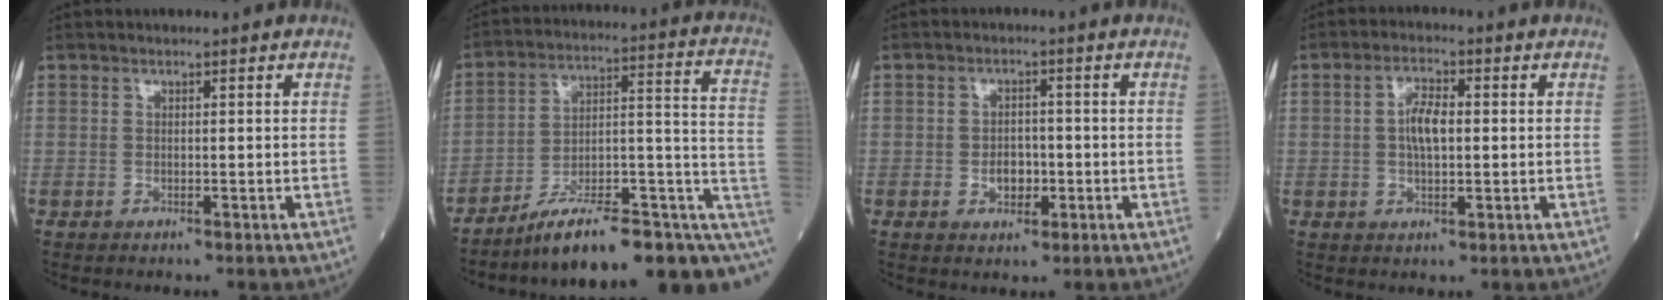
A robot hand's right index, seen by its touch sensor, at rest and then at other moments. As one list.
[{"total": 19.2, "force": [-10.7, 4.9, 15.2], "torque": [-0.152, 0.063, -0.153]}, {"total": 3.4, "force": [-0.9, 2.3, 2.3], "torque": [-0.033, 0.005, -0.009]}, {"total": 4.6, "force": [0.3, 1.8, 4.3], "torque": [-0.086, 0.007, 0.004]}]